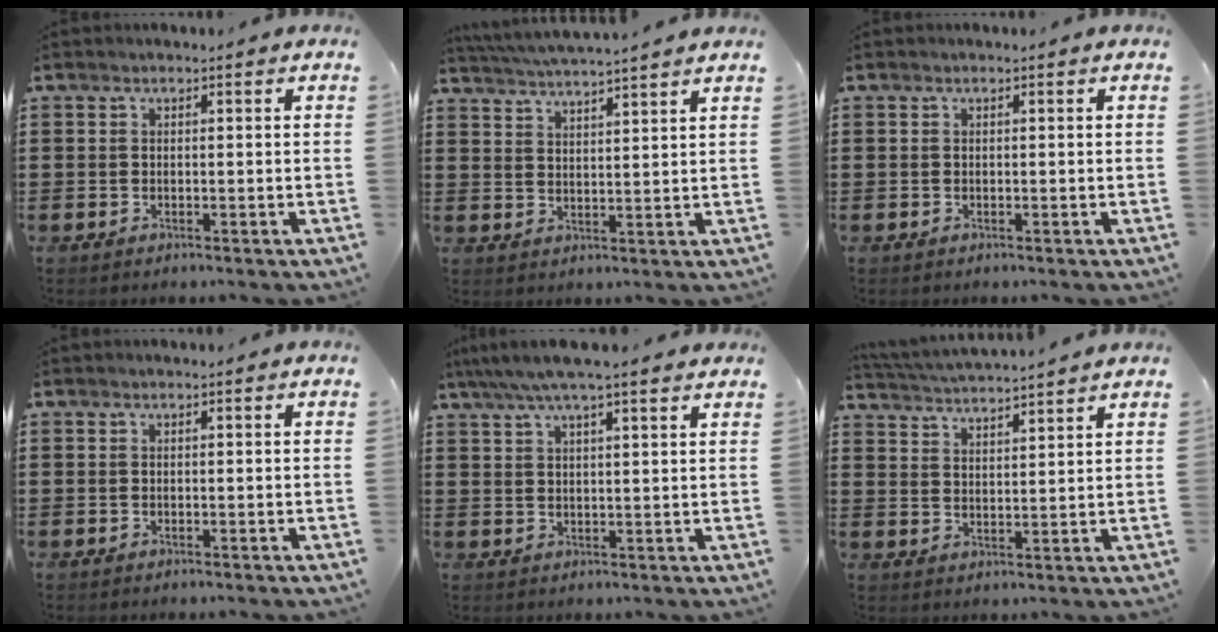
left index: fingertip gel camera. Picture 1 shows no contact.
{"total": 4.4, "force": [4.3, -0.9, 0.8], "torque": [-0.031, -0.022, 0.076]}
{"total": 0.0}
{"total": 0.0}
{"total": 4.6, "force": [3.7, 0.3, 2.8], "torque": [-0.064, -0.008, 0.064]}
{"total": 3.8, "force": [3.7, -0.7, 0.3], "torque": [-0.023, -0.023, 0.063]}